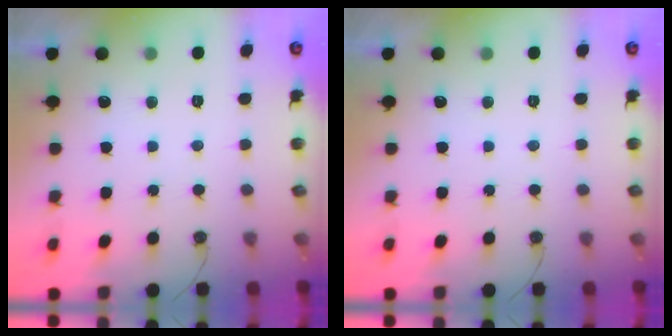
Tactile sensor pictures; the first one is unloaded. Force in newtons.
{"total": 0.0}